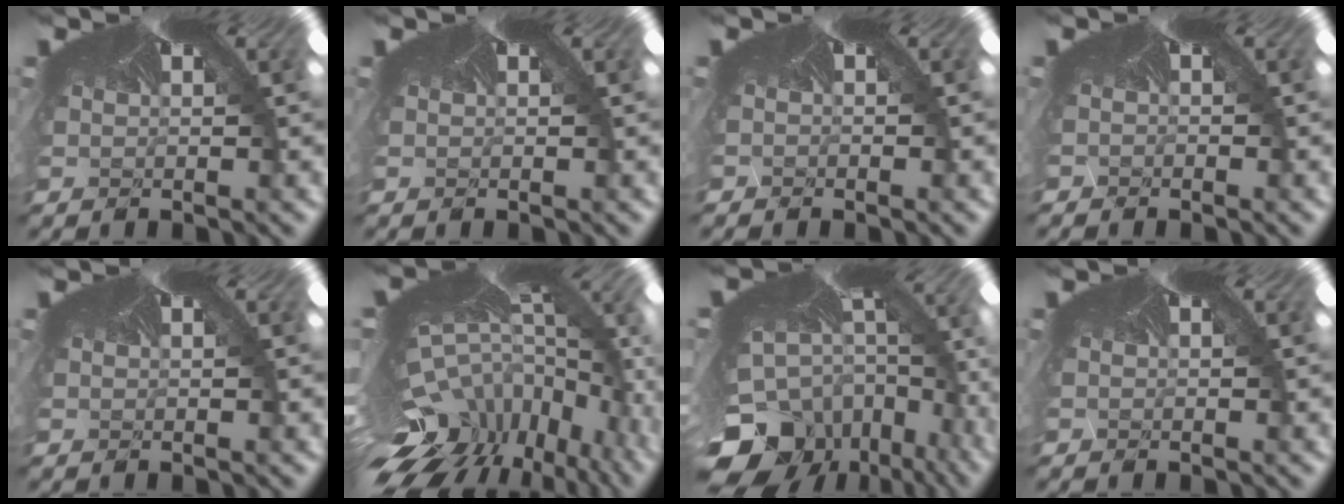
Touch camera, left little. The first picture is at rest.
{"total": 0.0}
{"total": 0.9, "force": [-0.7, 0.5, 0.1], "torque": [-0.012, -0.019, -0.004]}
{"total": 1.3, "force": [-1.1, 0.7, 0.1], "torque": [-0.013, -0.022, -0.005]}
{"total": 0.0}
{"total": 9.3, "force": [-9.0, 2.1, 1.2], "torque": [-0.050, -0.087, -0.106]}
{"total": 11.4, "force": [-10.6, 3.9, 0.6], "torque": [-0.058, -0.102, -0.139]}
{"total": 0.0}